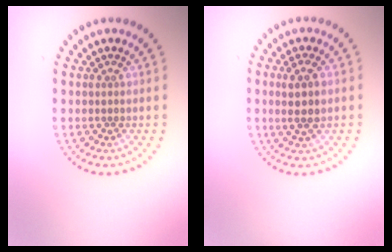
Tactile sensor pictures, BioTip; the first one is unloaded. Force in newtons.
{"total": 2.5, "press": 2.4, "slide": 0.9}